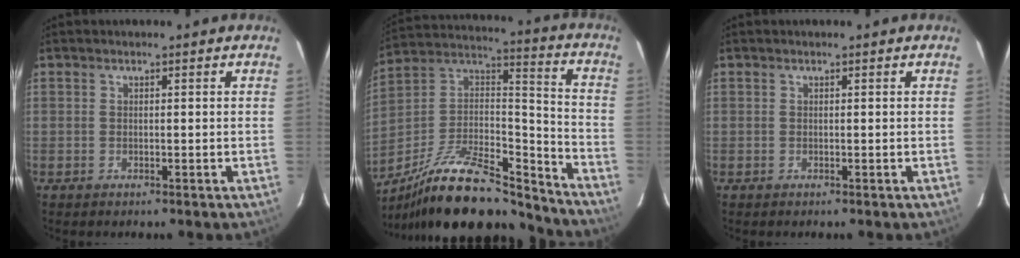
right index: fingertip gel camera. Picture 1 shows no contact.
{"total": 25.2, "force": [-19.1, 8.3, 14.2], "torque": [-0.261, 0.001, -0.309]}
{"total": 0.0}